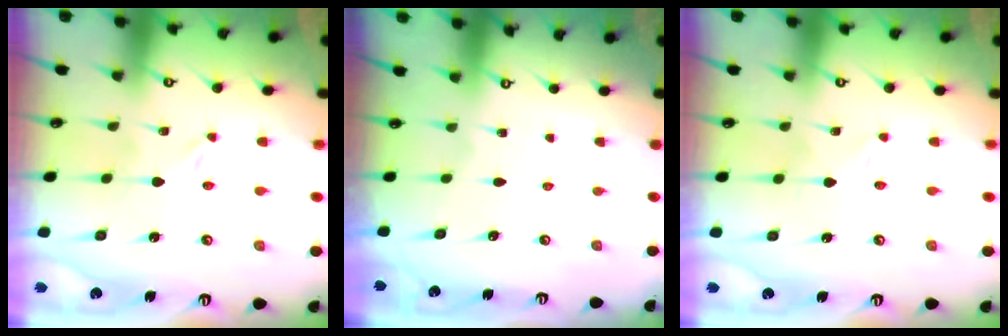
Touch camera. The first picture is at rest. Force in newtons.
{"total": 0.0}
{"total": 1.5, "press": 1.5, "slide": 0.2}